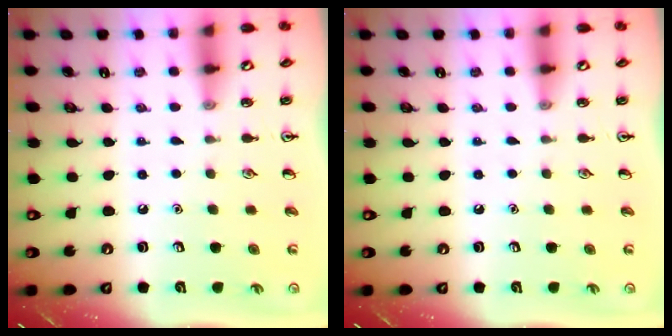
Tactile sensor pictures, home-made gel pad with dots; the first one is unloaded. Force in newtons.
{"total": 0.0}